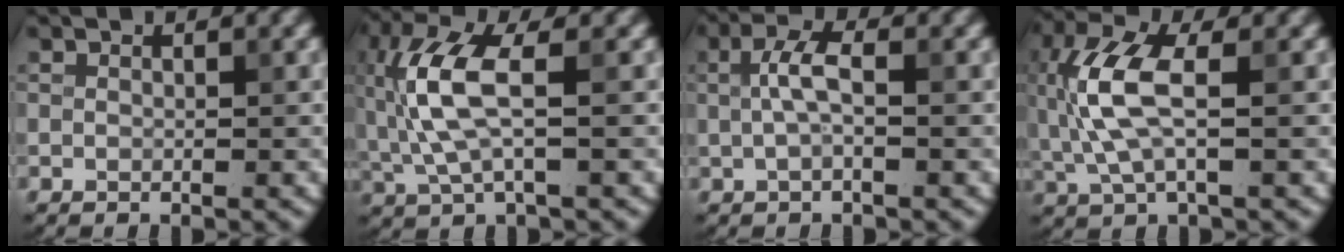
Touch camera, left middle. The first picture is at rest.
{"total": 6.5, "force": [0.4, 2.2, 6.1], "torque": [-0.153, 0.008, 0.004]}
{"total": 2.8, "force": [0.3, 0.9, 2.6], "torque": [-0.056, 0.006, 0.001]}
{"total": 6.1, "force": [0.2, 2.4, 5.7], "torque": [-0.142, 0.009, 0.000]}